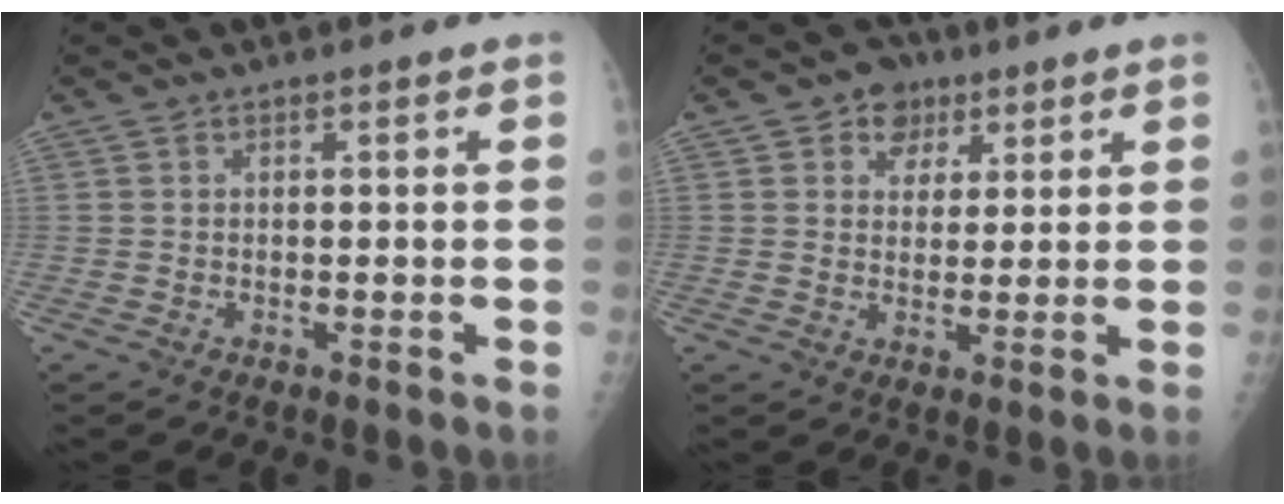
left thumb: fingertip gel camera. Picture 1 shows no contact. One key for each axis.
{"total": 5.5, "fx": 2.9, "fy": 4.4, "fz": 1.7, "tx": 0.004, "ty": -0.007, "tz": 0.041}